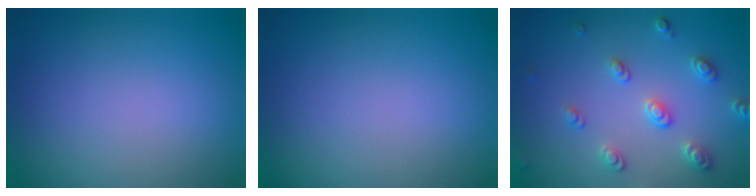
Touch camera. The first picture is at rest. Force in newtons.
{"total": 0.0}
{"total": 2.8, "press": 2.8, "slide": 0.2}